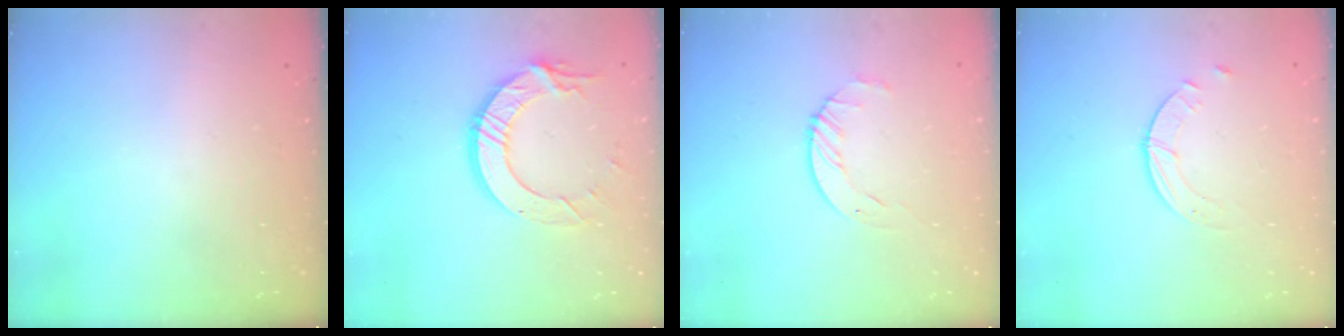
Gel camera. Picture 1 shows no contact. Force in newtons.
{"total": 12.7, "press": 12.6, "slide": 1.2}
{"total": 3.4, "press": 3.4, "slide": 0.4}
{"total": 2.5, "press": 2.5, "slide": 0.3}